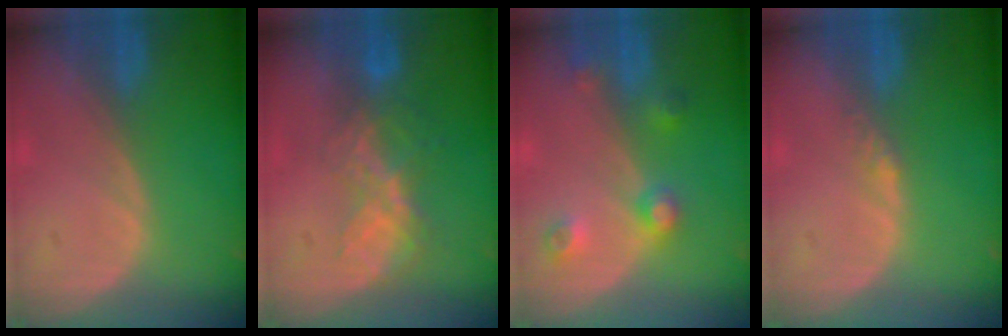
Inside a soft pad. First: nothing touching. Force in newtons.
{"total": 6.5, "press": 5.7, "slide": 3.2}
{"total": 4.5, "press": 4.0, "slide": 2.1}
{"total": 1.4, "press": 1.1, "slide": 0.8}